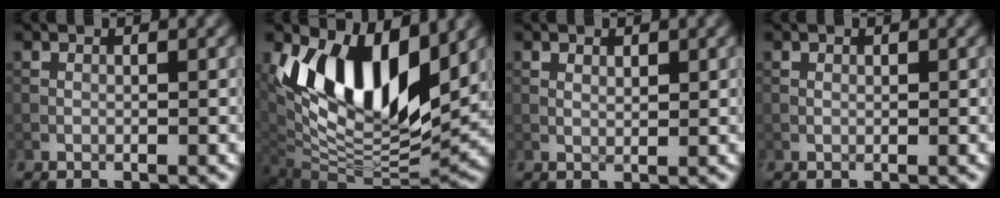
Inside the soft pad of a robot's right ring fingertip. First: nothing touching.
{"total": 13.4, "force": [4.1, 6.8, 10.8], "torque": [-0.199, -0.012, 0.075]}
{"total": 0.7, "force": [0.4, 0.5, 0.4], "torque": [-0.011, -0.002, 0.013]}
{"total": 0.0}